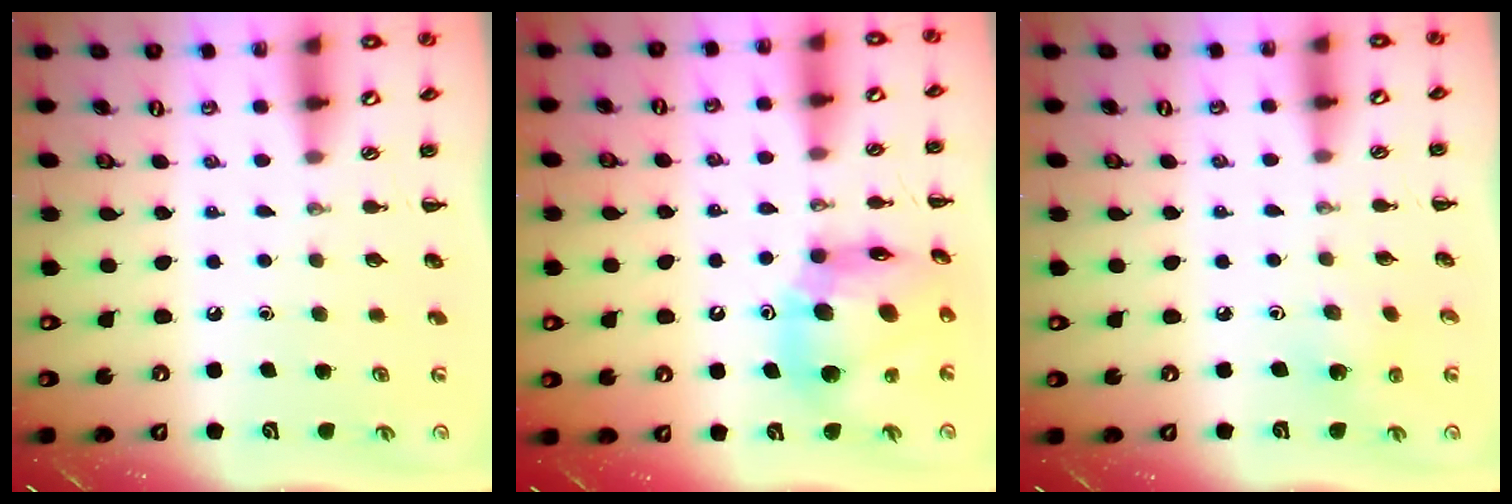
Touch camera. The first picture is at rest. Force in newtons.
{"total": 14.8, "press": 14.3, "slide": 4.1}
{"total": 3.3, "press": 3.1, "slide": 1.0}